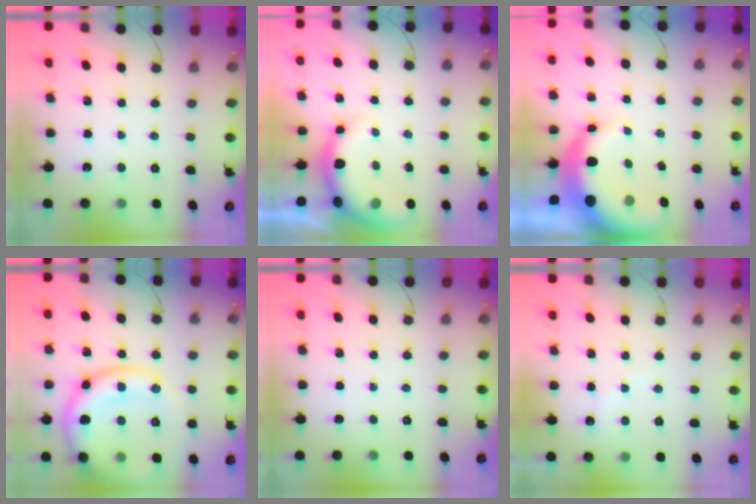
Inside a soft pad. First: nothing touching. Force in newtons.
{"total": 7.0, "press": 6.9, "slide": 1.1}
{"total": 10.3, "press": 10.1, "slide": 2.1}
{"total": 17.7, "press": 17.6, "slide": 1.6}
{"total": 0.0}
{"total": 5.5, "press": 5.4, "slide": 0.9}